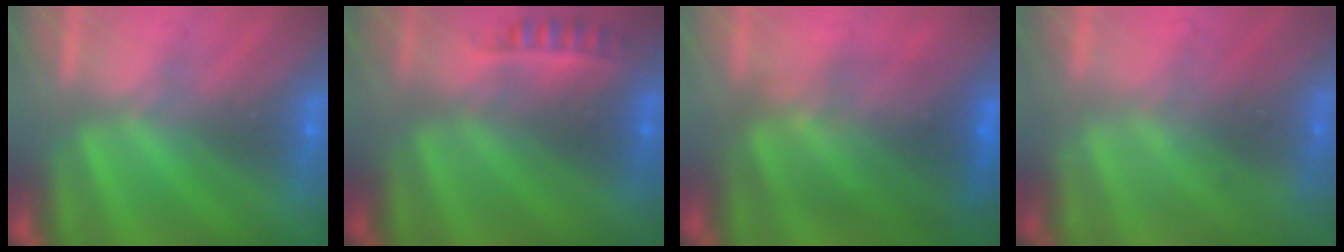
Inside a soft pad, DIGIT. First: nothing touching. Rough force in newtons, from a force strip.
{"total": 2.3}
{"total": 5.9}
{"total": 2.1}